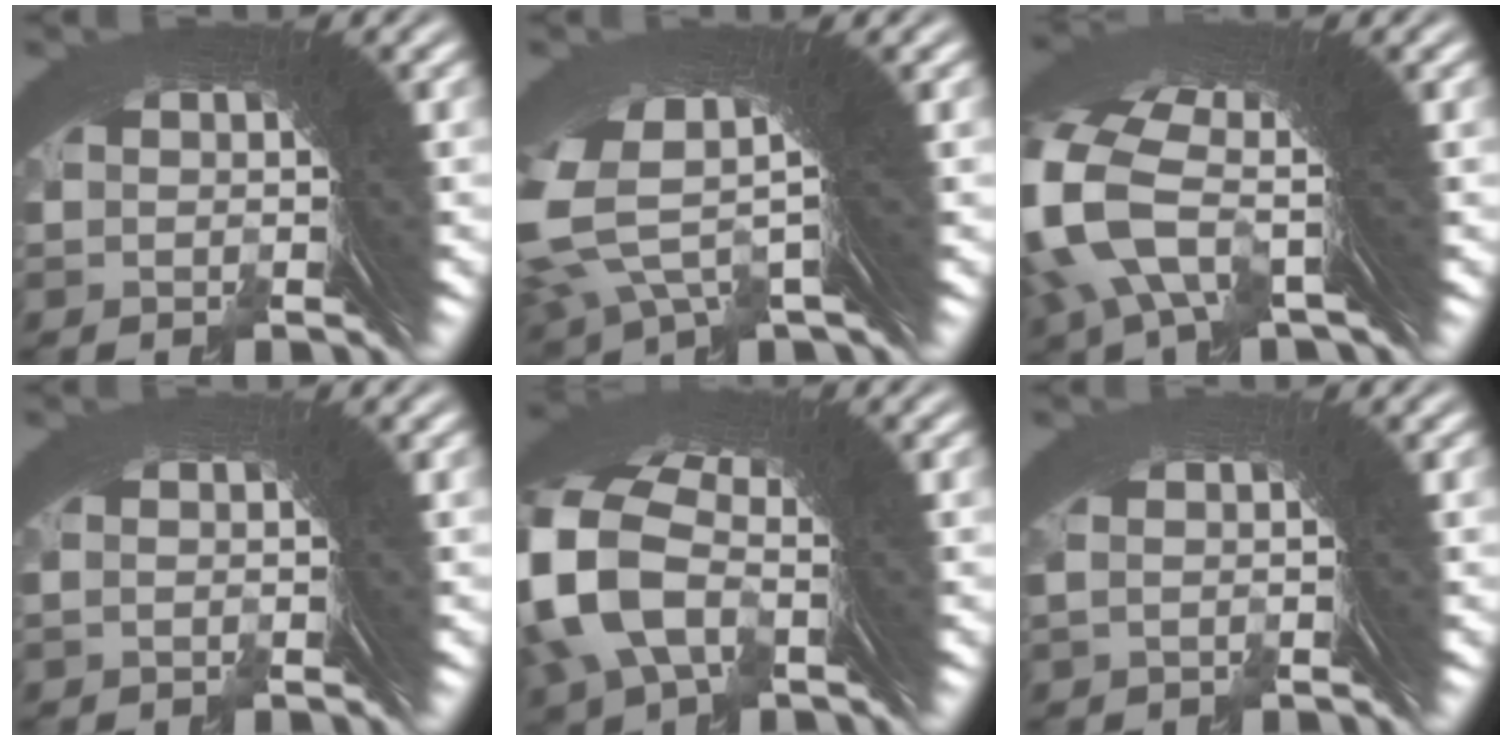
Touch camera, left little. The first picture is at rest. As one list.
[{"total": 7.4, "force": [1.9, 3.9, 6.1], "torque": [-0.147, -0.015, 0.039]}, {"total": 5.8, "force": [0.8, 3.5, 4.6], "torque": [-0.147, -0.028, 0.022]}, {"total": 0.6, "force": [-0.3, -0.5, 0.1], "torque": [-0.002, 0.001, -0.003]}, {"total": 6.9, "force": [1.3, 4.9, 4.7], "torque": [-0.125, -0.007, 0.021]}, {"total": 0.8, "force": [-0.2, -0.7, 0.3], "torque": [-0.010, -0.002, 0.002]}]